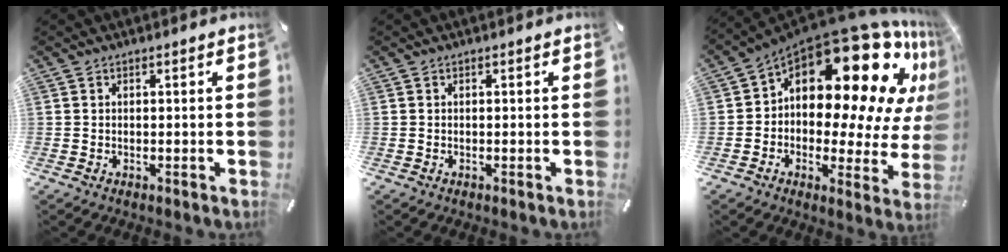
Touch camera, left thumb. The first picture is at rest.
{"total": 0.0}
{"total": 24.0, "force": [12.2, 11.9, 16.8], "torque": [-0.243, -0.104, 0.205]}